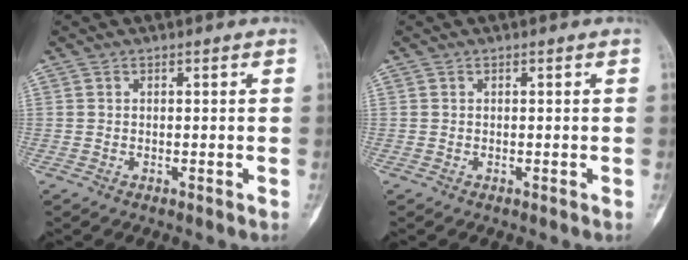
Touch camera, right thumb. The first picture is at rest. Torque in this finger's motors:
{"motor_torque": [0.01, 0.00, 0.00, 0.00, 0.03]}